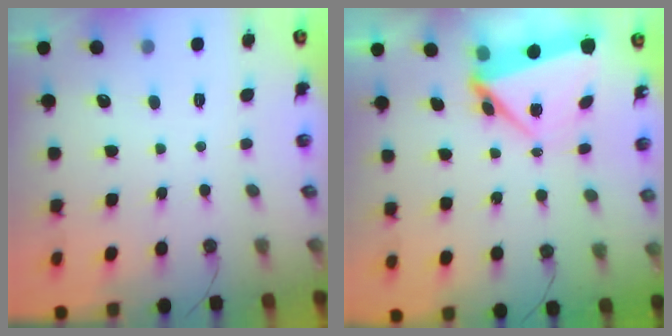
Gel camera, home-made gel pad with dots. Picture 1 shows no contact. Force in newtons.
{"total": 5.3, "press": 5.3, "slide": 0.2}